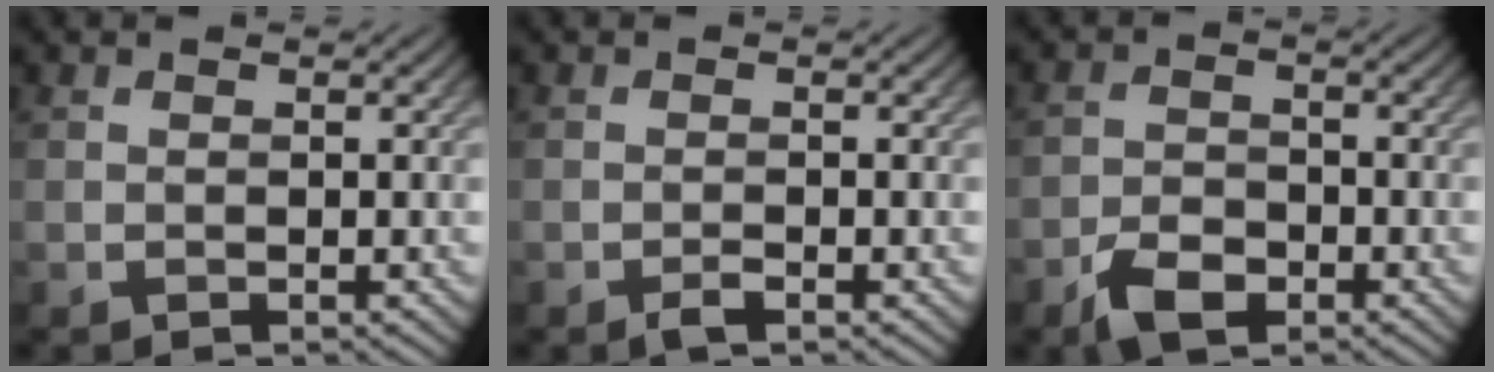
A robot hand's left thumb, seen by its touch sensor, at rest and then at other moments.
{"total": 1.1, "force": [-0.8, 0.2, 0.8], "torque": [-0.016, 0.001, -0.016]}
{"total": 4.8, "force": [-3.0, 2.5, 2.7], "torque": [-0.053, -0.004, -0.063]}